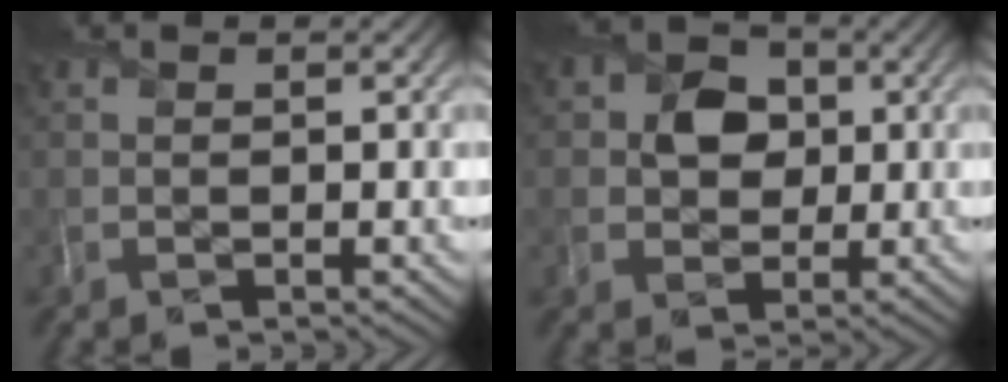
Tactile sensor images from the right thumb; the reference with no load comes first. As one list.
[{"total": 5.3, "force": [0.5, 4.5, 2.7], "torque": [-0.054, 0.007, -0.006]}]